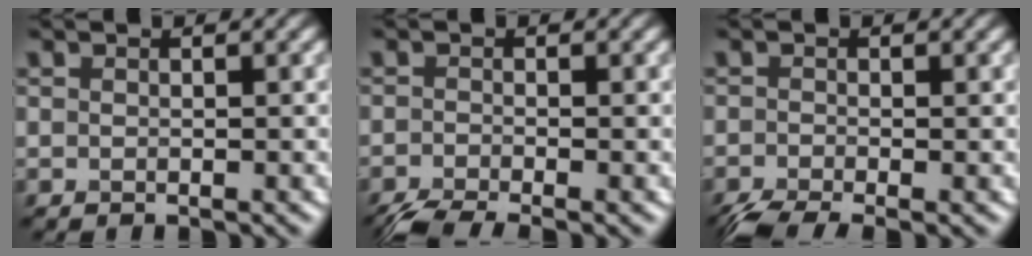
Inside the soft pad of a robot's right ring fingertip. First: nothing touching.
{"total": 3.8, "force": [-3.0, 0.7, 2.2], "torque": [-0.038, -0.011, -0.063]}
{"total": 3.8, "force": [-2.8, 0.8, 2.4], "torque": [-0.046, -0.012, -0.057]}